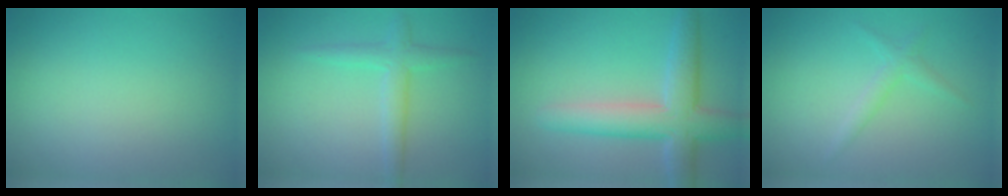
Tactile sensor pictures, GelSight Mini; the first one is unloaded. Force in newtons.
{"total": 2.4, "press": 2.4, "slide": 0.2}
{"total": 5.8, "press": 5.8, "slide": 0.1}
{"total": 1.4, "press": 1.4, "slide": 0.1}